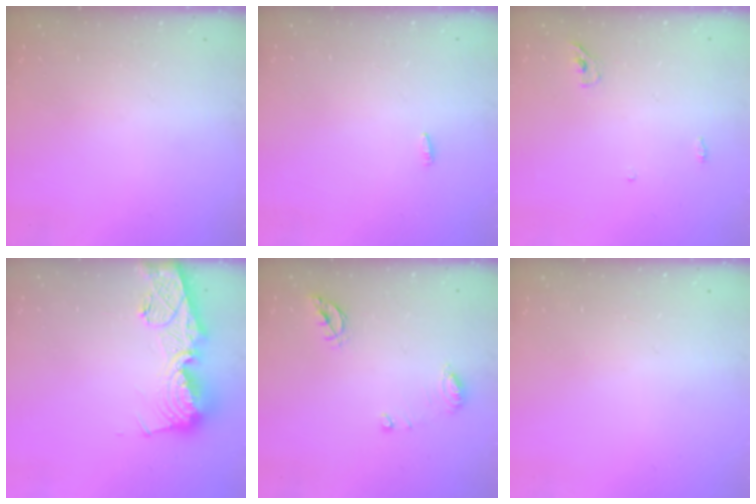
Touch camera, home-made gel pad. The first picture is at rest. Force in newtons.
{"total": 1.8, "press": 1.7, "slide": 0.6}
{"total": 3.7, "press": 3.6, "slide": 1.0}
{"total": 16.1, "press": 16.0, "slide": 1.6}
{"total": 7.9, "press": 7.8, "slide": 0.9}
{"total": 0.9, "press": 0.9, "slide": 0.0}